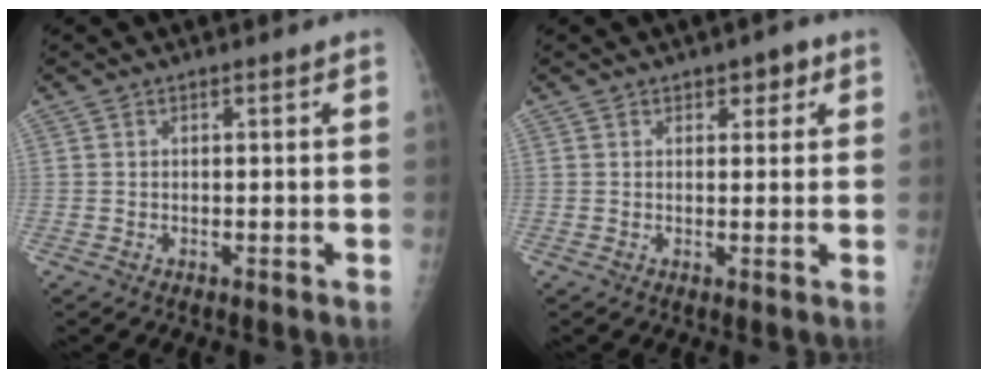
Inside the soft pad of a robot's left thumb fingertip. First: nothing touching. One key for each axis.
{"total": 3.0, "fx": 1.6, "fy": 1.8, "fz": 1.8, "tx": -0.002, "ty": -0.003, "tz": 0.018}